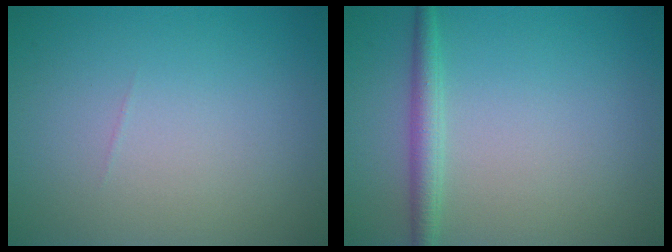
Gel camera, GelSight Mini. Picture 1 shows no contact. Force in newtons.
{"total": 2.1, "press": 2.1, "slide": 0.0}